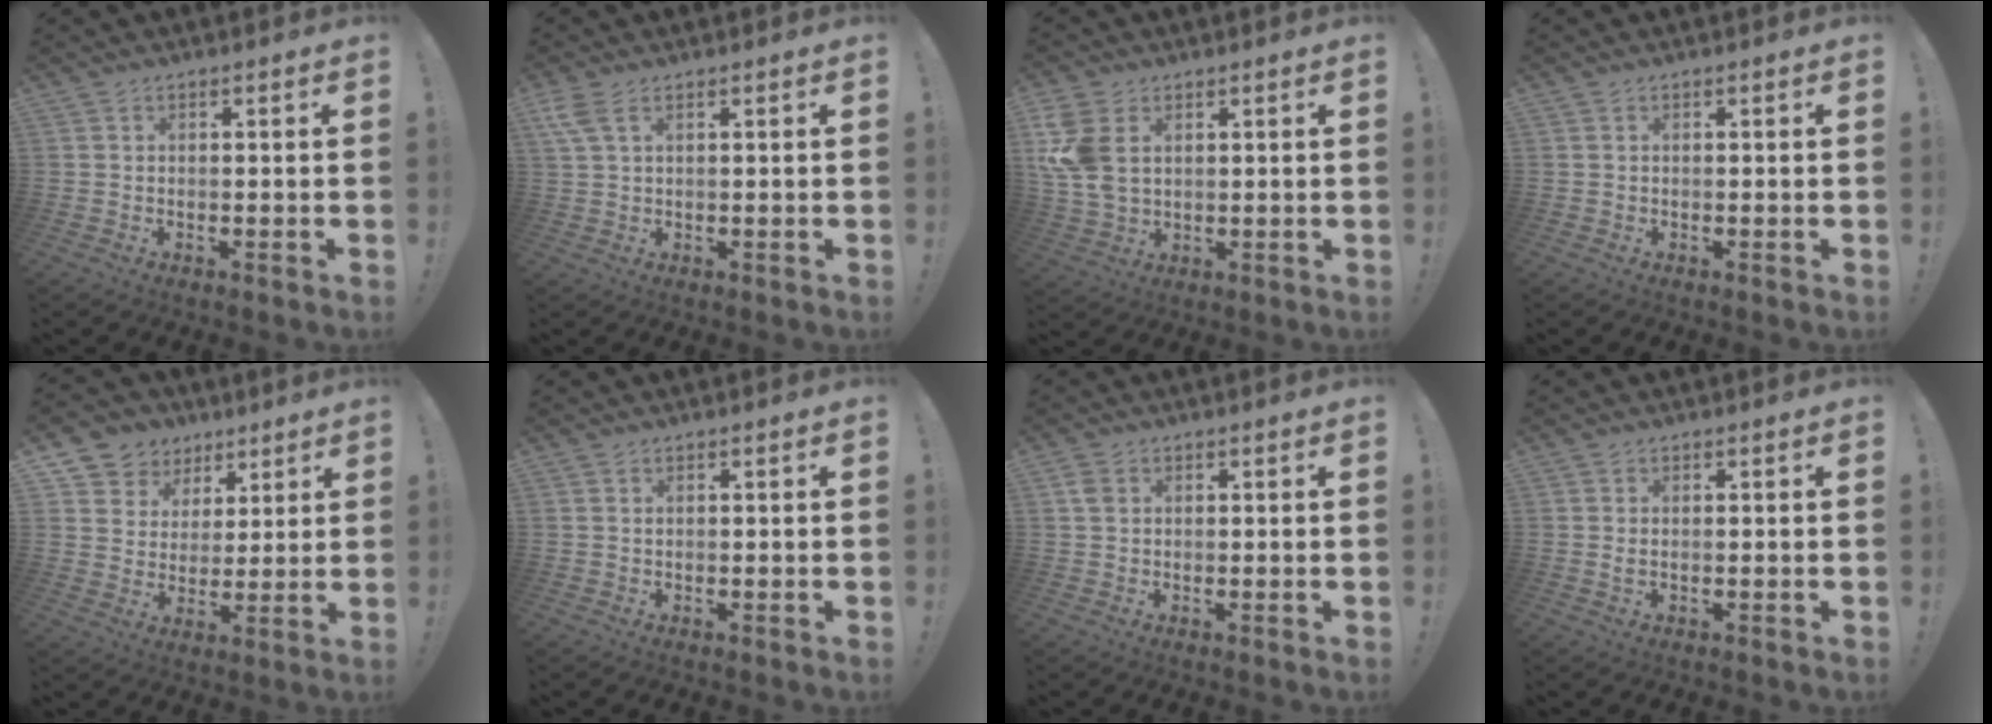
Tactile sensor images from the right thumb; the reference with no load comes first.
{"total": 4.3, "force": [2.0, 1.6, 3.4], "torque": [-0.075, 0.004, 0.040]}
{"total": 10.5, "force": [3.4, 7.0, 7.1], "torque": [-0.157, -0.010, 0.066]}
{"total": 0.0}
{"total": 8.6, "force": [4.5, 7.3, 1.1], "torque": [-0.016, -0.035, 0.093]}
{"total": 0.0}
{"total": 2.3, "force": [0.8, 1.7, 1.2], "torque": [-0.012, -0.001, 0.014]}
{"total": 1.1, "force": [0.1, 0.5, 1.0], "torque": [-0.018, -0.001, 0.001]}